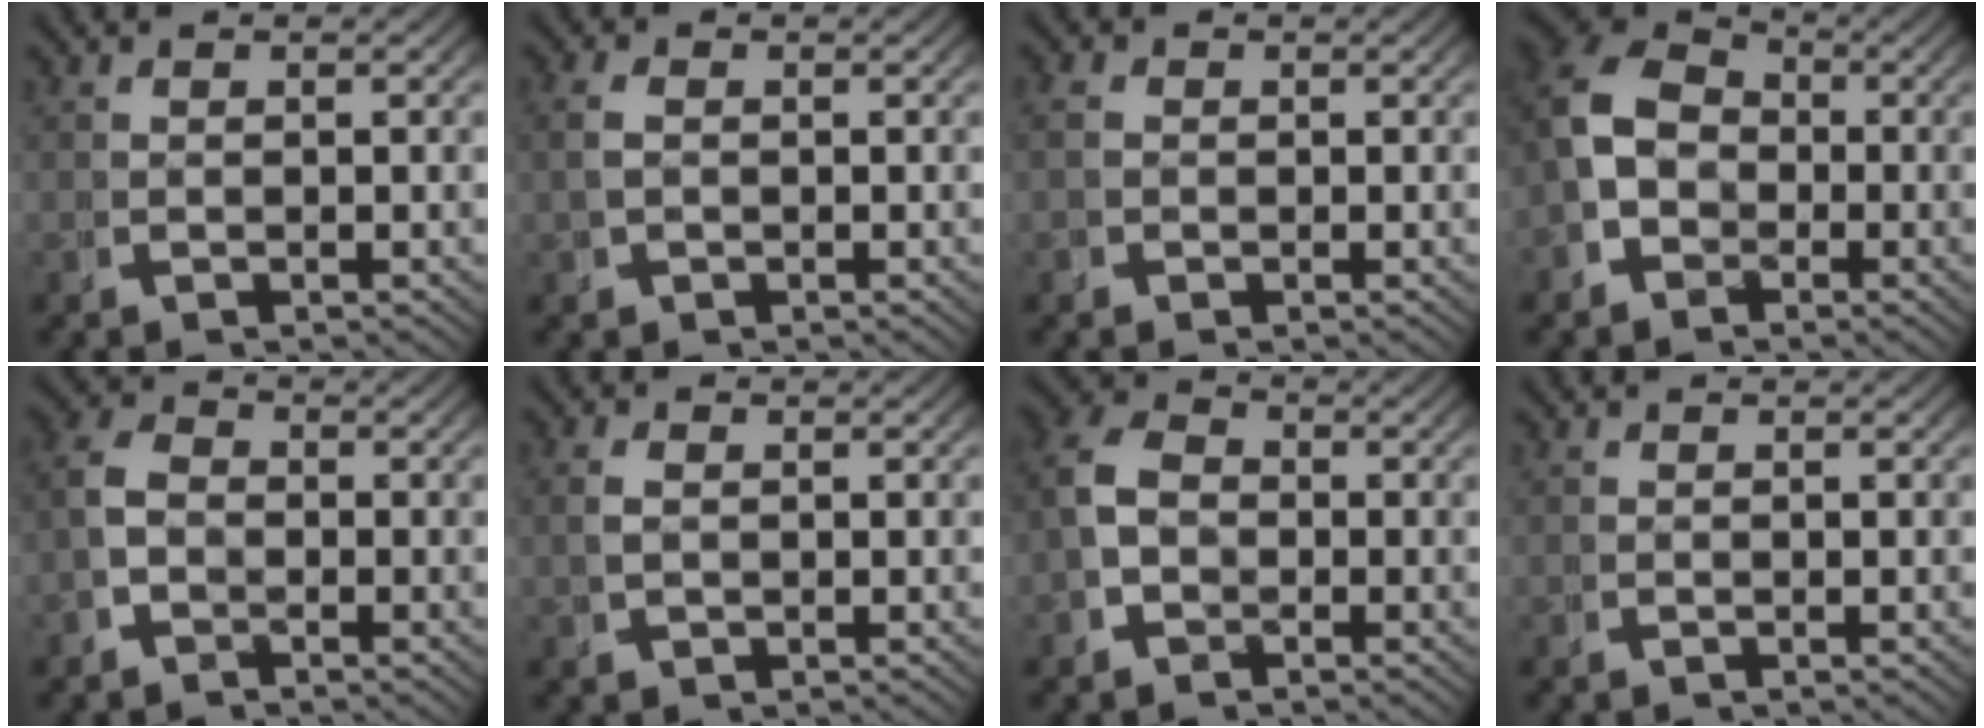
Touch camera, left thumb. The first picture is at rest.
{"total": 1.9, "force": [-0.1, 1.7, 0.8], "torque": [-0.019, -0.003, -0.002]}
{"total": 2.1, "force": [0.0, 2.0, 0.6], "torque": [-0.012, 0.001, -0.006]}
{"total": 8.2, "force": [0.1, 6.9, 4.4], "torque": [-0.087, -0.002, -0.008]}
{"total": 3.0, "force": [-0.7, 2.4, 1.6], "torque": [-0.032, -0.001, -0.020]}
{"total": 1.4, "force": [0.1, 1.2, 0.8], "torque": [-0.014, -0.002, 0.005]}
{"total": 4.5, "force": [-0.3, 3.7, 2.5], "torque": [-0.054, -0.003, -0.012]}
{"total": 0.0}